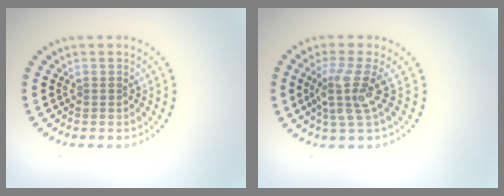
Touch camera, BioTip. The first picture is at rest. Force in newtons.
{"total": 3.4, "press": 2.5, "slide": 2.3}